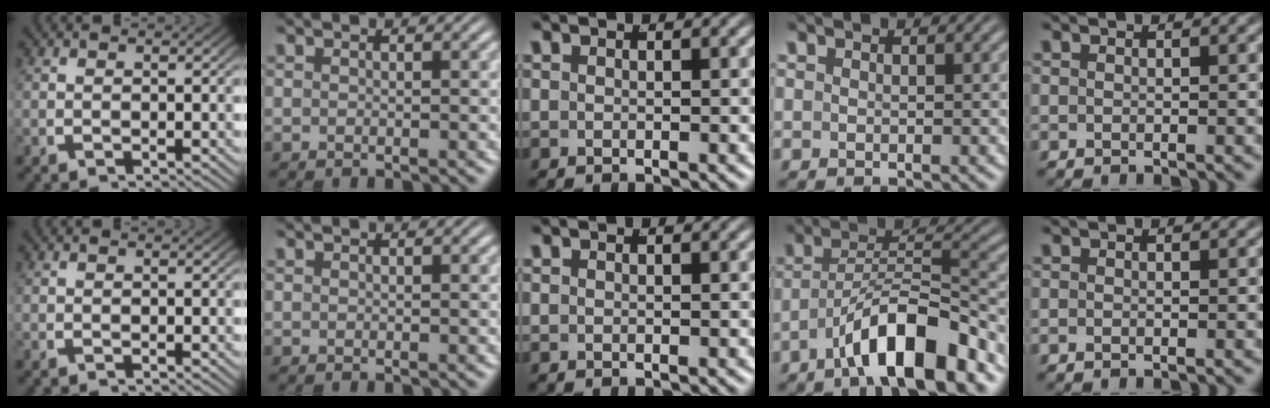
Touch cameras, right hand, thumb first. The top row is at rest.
{"ring": {"total": 7.5, "force": [-3.7, 2.4, 6.0], "torque": [-0.089, -0.009, -0.053]}, "little": {"total": 0.5, "force": [-0.5, -0.2, 0.1], "torque": [-0.001, -0.005, -0.006]}}